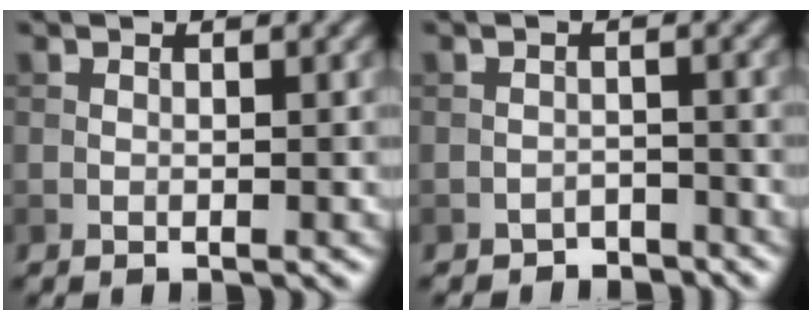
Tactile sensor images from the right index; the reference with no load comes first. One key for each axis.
{"total": 1.8, "fx": -1.7, "fy": 0.6, "fz": 0.1, "tx": 0.005, "ty": 0.007, "tz": -0.028}